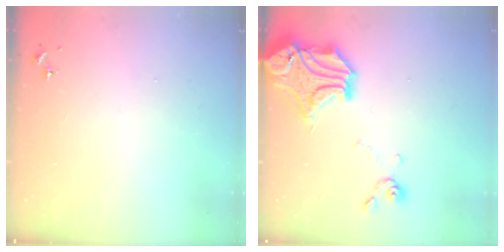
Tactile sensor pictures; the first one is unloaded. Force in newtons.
{"total": 20.2, "press": 20.0, "slide": 2.5}